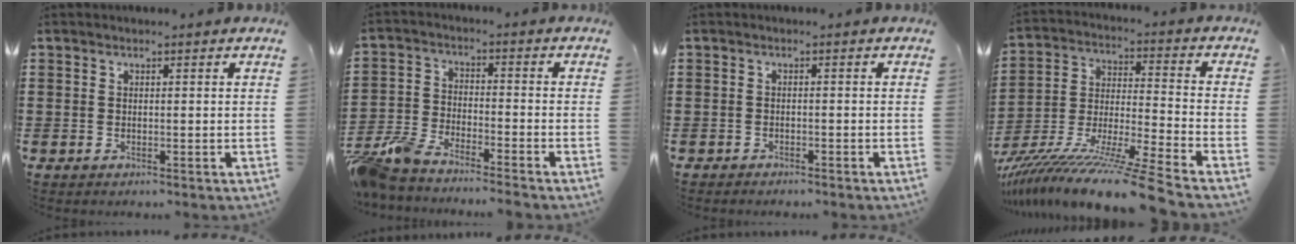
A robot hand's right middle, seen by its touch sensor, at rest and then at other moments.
{"total": 6.2, "force": [-6.0, 0.5, 1.6], "torque": [-0.072, -0.011, -0.130]}
{"total": 1.0, "force": [-0.9, 0.2, -0.1], "torque": [-0.001, 0.003, -0.022]}
{"total": 11.6, "force": [-10.4, -1.6, 4.9], "torque": [-0.078, 0.000, -0.208]}